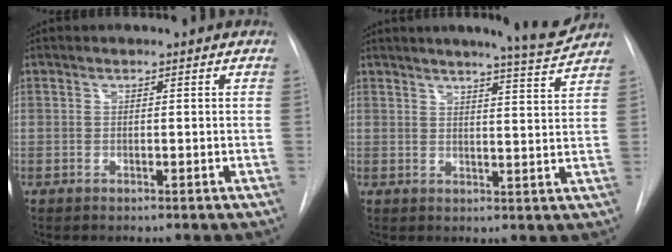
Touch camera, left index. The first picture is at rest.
{"total": 6.7, "force": [6.2, -0.8, 2.5], "torque": [-0.043, -0.023, 0.075]}